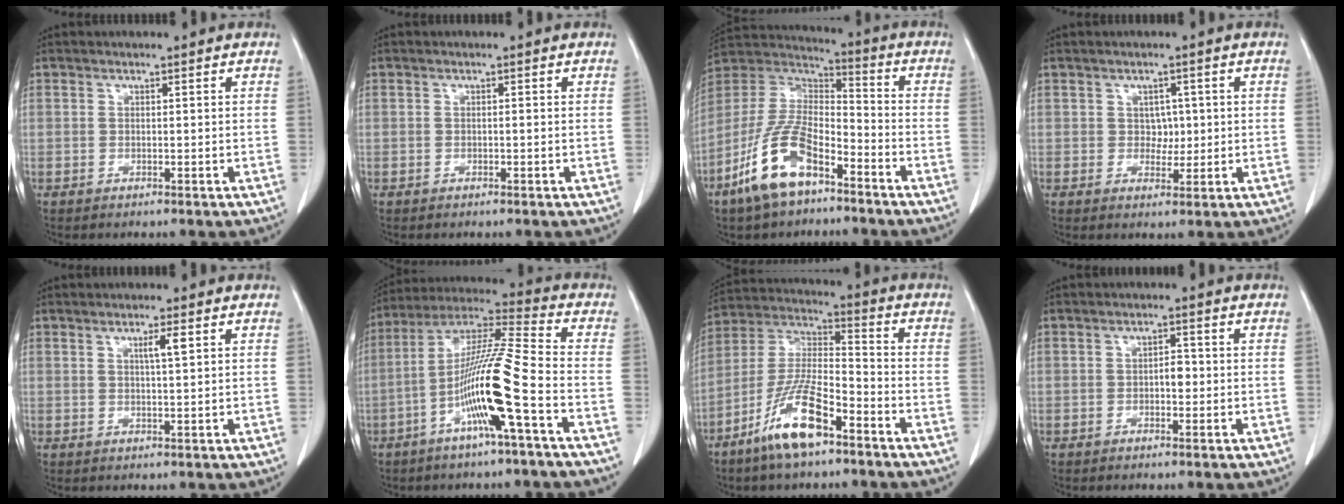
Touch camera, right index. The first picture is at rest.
{"total": 0.0}
{"total": 14.0, "force": [-8.2, 5.5, 9.9], "torque": [-0.212, 0.002, -0.158]}
{"total": 2.7, "force": [0.4, 2.1, 1.7], "torque": [-0.017, 0.000, 0.009]}
{"total": 2.4, "force": [1.0, -0.1, 2.2], "torque": [-0.039, -0.001, 0.016]}
{"total": 14.6, "force": [-5.0, -0.6, 13.7], "torque": [-0.262, 0.006, -0.101]}
{"total": 12.9, "force": [-7.9, 3.1, 9.7], "torque": [-0.203, -0.009, -0.149]}
{"total": 2.0, "force": [-0.3, 1.0, 1.7], "torque": [-0.023, 0.004, -0.004]}